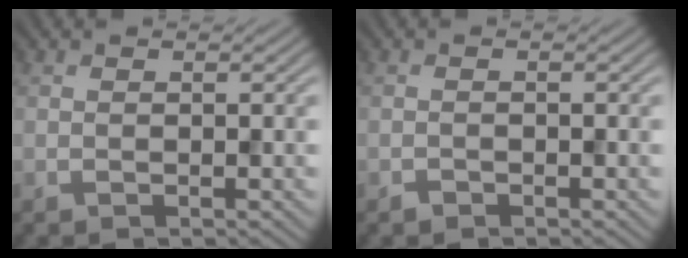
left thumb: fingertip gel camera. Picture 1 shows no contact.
{"total": 0.7, "force": [-0.6, 0.4, 0.1], "torque": [-0.001, -0.002, -0.011]}